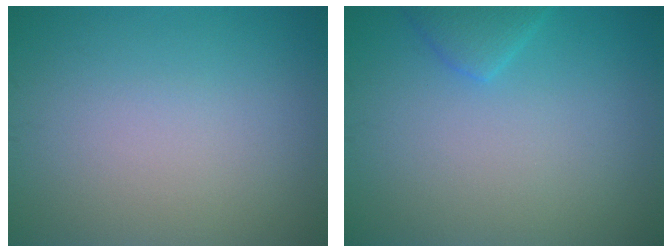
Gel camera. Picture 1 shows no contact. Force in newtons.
{"total": 1.8, "press": 1.8, "slide": 0.1}